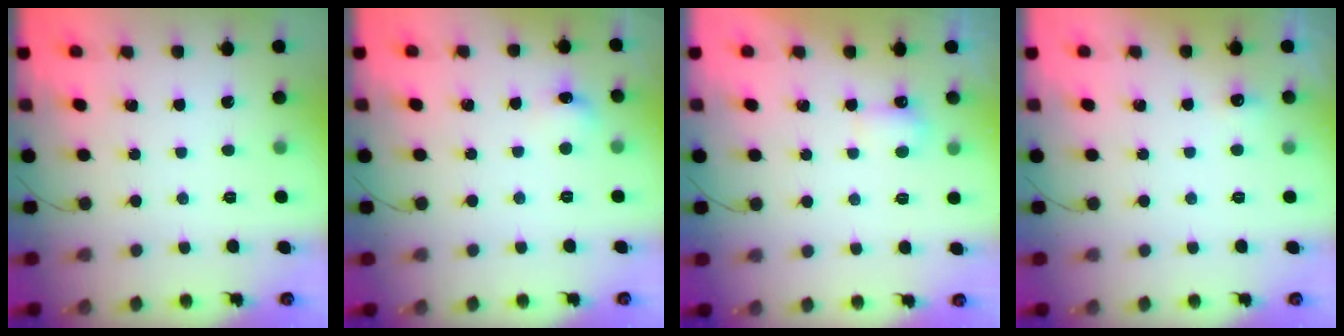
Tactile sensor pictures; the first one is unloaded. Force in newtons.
{"total": 6.2, "press": 6.0, "slide": 1.7}
{"total": 2.8, "press": 2.7, "slide": 0.6}
{"total": 9.3, "press": 3.6, "slide": 8.6}